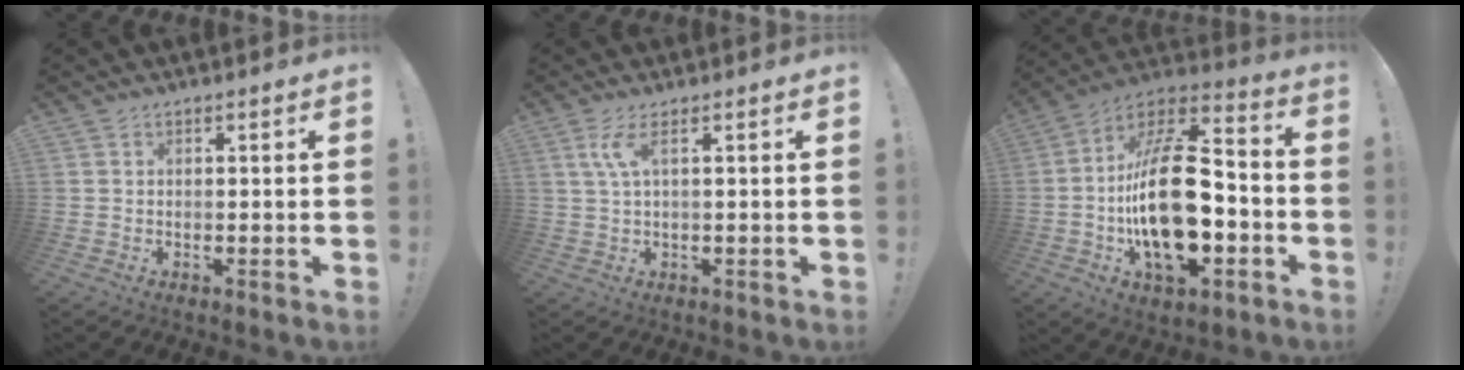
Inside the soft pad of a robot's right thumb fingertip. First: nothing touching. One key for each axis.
{"total": 4.5, "fx": 1.6, "fy": 0.4, "fz": 4.2, "tx": -0.075, "ty": -0.007, "tz": 0.026}
{"total": 27.2, "fx": -4.2, "fy": 14.0, "fz": 23.0, "tx": -0.411, "ty": 0.028, "tz": -0.066}